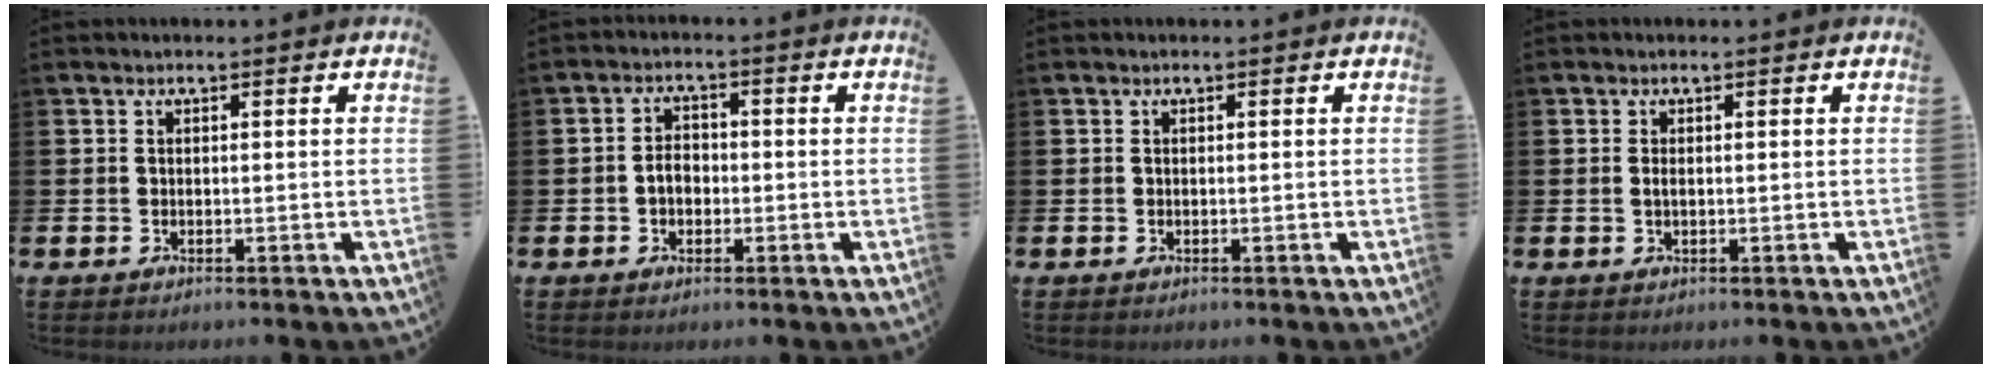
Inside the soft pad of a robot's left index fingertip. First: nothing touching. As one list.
[{"total": 2.7, "force": [-0.6, 2.0, 1.7], "torque": [-0.019, -0.001, -0.016]}, {"total": 0.0}, {"total": 0.8, "force": [0.1, 0.3, 0.7], "torque": [-0.008, -0.001, -0.001]}]